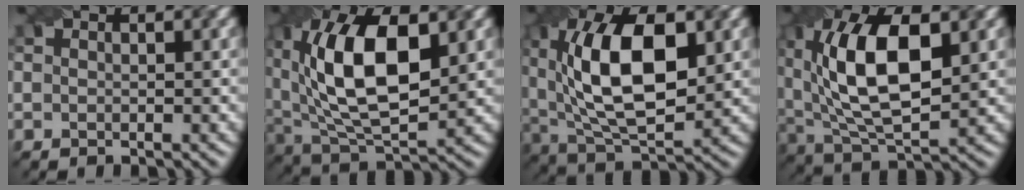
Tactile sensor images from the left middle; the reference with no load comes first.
{"total": 12.3, "force": [2.0, 6.5, 10.3], "torque": [-0.184, 0.011, 0.045]}
{"total": 11.5, "force": [1.6, 5.7, 9.8], "torque": [-0.169, 0.012, 0.036]}
{"total": 11.3, "force": [1.8, 5.6, 9.6], "torque": [-0.176, 0.013, 0.038]}